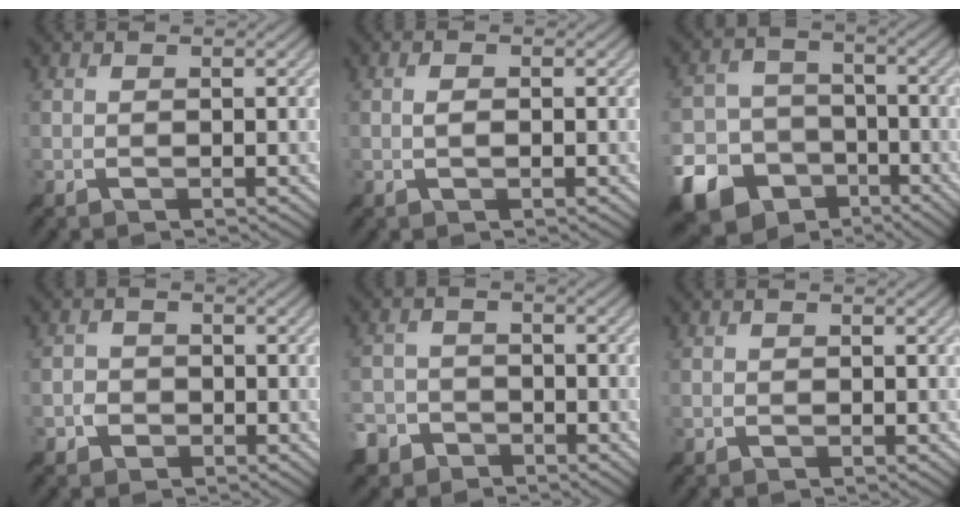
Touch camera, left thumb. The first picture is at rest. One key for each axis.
{"total": 1.3, "fx": 0.0, "fy": 0.4, "fz": 1.2, "tx": -0.026, "ty": 0.003, "tz": -0.002}
{"total": 12.2, "fx": -7.2, "fy": 8.7, "fz": 4.6, "tx": -0.129, "ty": -0.033, "tz": -0.137}
{"total": 1.8, "fx": -0.9, "fy": 1.5, "fz": 0.4, "tx": -0.002, "ty": 0.001, "tz": -0.022}
{"total": 4.2, "fx": -3.2, "fy": 2.5, "fz": 1.0, "tx": -0.027, "ty": -0.002, "tz": -0.068}
{"total": 0.0}